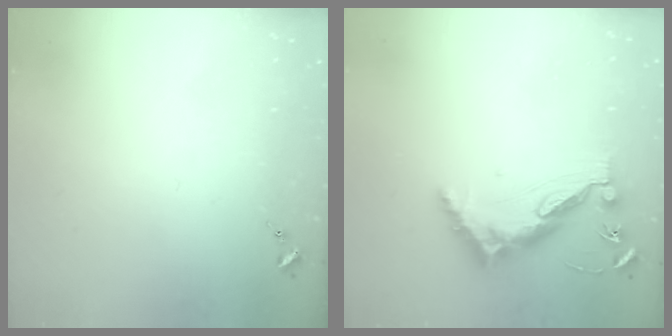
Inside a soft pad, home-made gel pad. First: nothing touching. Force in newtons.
{"total": 12.1, "press": 12.0, "slide": 1.2}